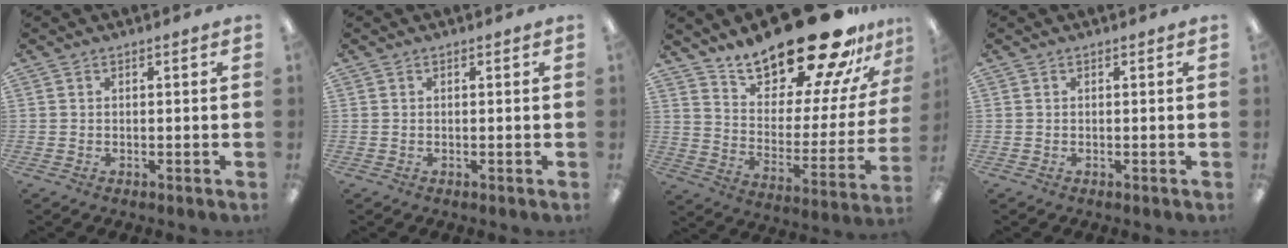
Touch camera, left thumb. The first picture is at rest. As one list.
[{"total": 0.0}, {"total": 24.9, "force": [20.7, 7.1, 11.8], "torque": [-0.174, -0.156, 0.345]}, {"total": 0.0}]